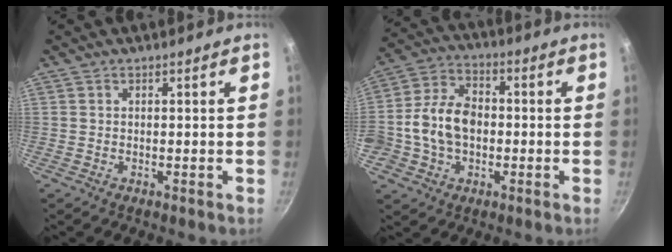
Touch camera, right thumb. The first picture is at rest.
{"total": 12.1, "force": [-1.2, 9.0, 8.0], "torque": [-0.128, 0.023, -0.033]}